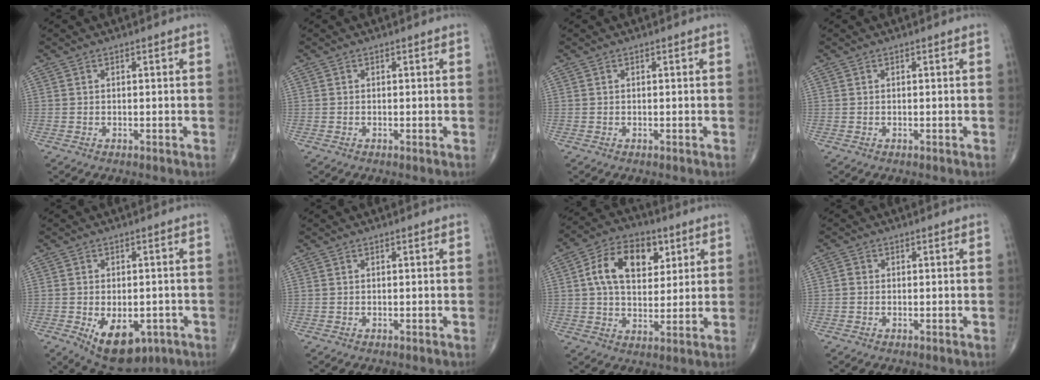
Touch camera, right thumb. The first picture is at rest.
{"total": 0.0}
{"total": 0.0}
{"total": 0.0}
{"total": 11.6, "force": [-4.4, 6.7, 8.4], "torque": [-0.107, 0.002, -0.047]}
{"total": 0.0}
{"total": 13.9, "force": [4.3, 8.9, 9.8], "torque": [-0.140, 0.001, 0.068]}
{"total": 1.1, "force": [-0.1, 1.0, 0.4], "torque": [-0.003, 0.002, -0.003]}